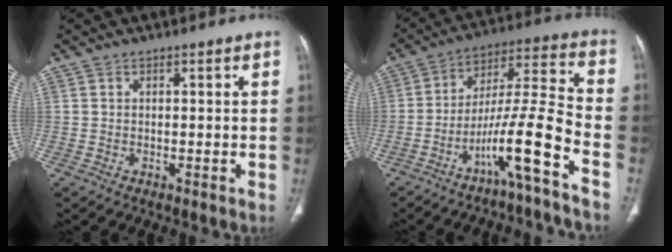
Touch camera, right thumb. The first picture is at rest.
{"total": 14.4, "force": [-8.1, 0.5, 11.9], "torque": [-0.230, 0.068, -0.146]}